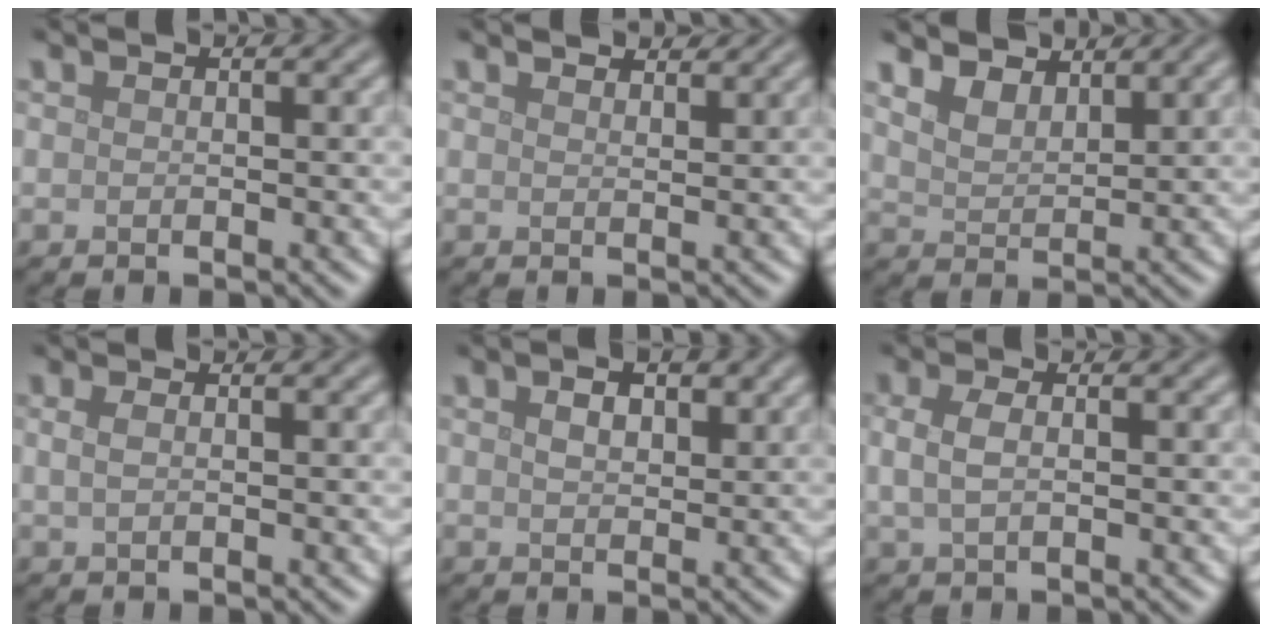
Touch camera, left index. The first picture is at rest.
{"total": 2.9, "force": [2.7, 0.6, 0.9], "torque": [-0.018, 0.006, 0.036]}
{"total": 4.5, "force": [3.8, 1.8, 1.7], "torque": [-0.053, 0.003, 0.058]}
{"total": 1.0, "force": [0.3, 0.5, 0.8], "torque": [-0.019, -0.002, 0.005]}
{"total": 2.7, "force": [1.2, 1.5, 1.9], "torque": [-0.031, 0.002, 0.021]}
{"total": 2.0, "force": [0.3, 1.0, 1.7], "torque": [-0.041, 0.003, 0.003]}